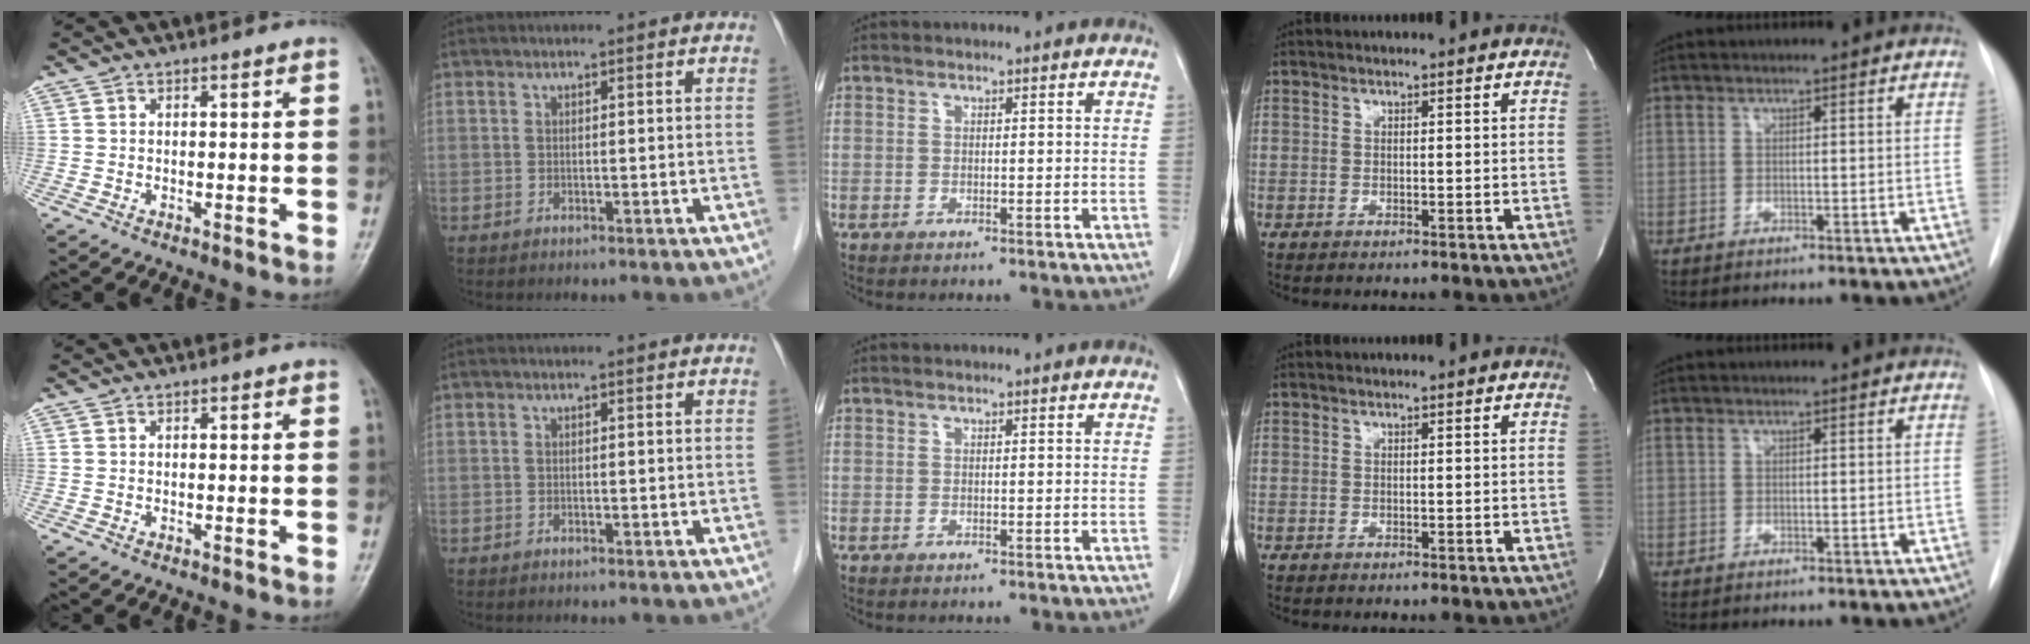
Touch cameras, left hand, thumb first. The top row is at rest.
{}